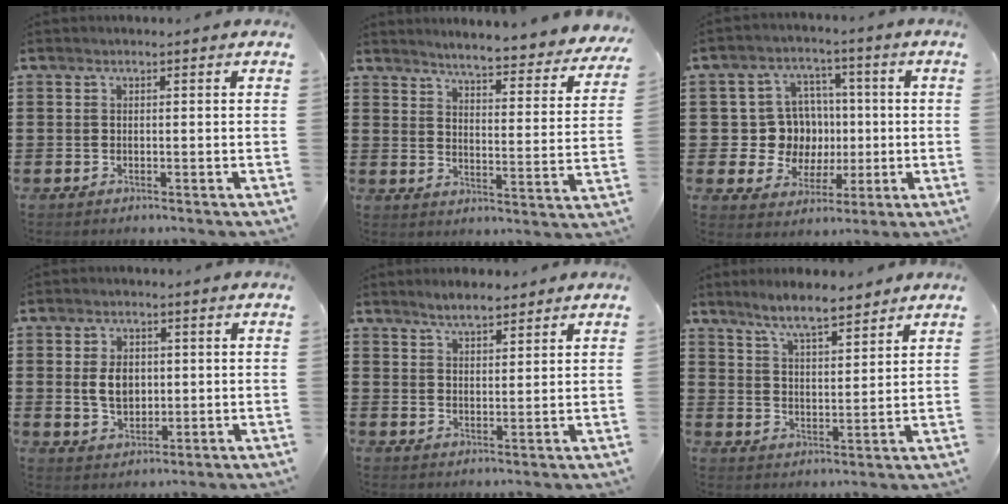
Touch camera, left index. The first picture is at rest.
{"total": 4.1, "force": [3.9, -0.8, 0.9], "torque": [-0.031, -0.043, 0.059]}
{"total": 9.4, "force": [0.7, 9.0, 2.7], "torque": [-0.068, 0.010, 0.024]}
{"total": 4.9, "force": [0.3, 3.4, 3.6], "torque": [-0.076, 0.005, 0.000]}
{"total": 3.2, "force": [2.9, 0.9, 1.1], "torque": [-0.029, 0.000, 0.054]}
{"total": 5.6, "force": [5.0, 0.6, 2.3], "torque": [-0.063, -0.015, 0.089]}